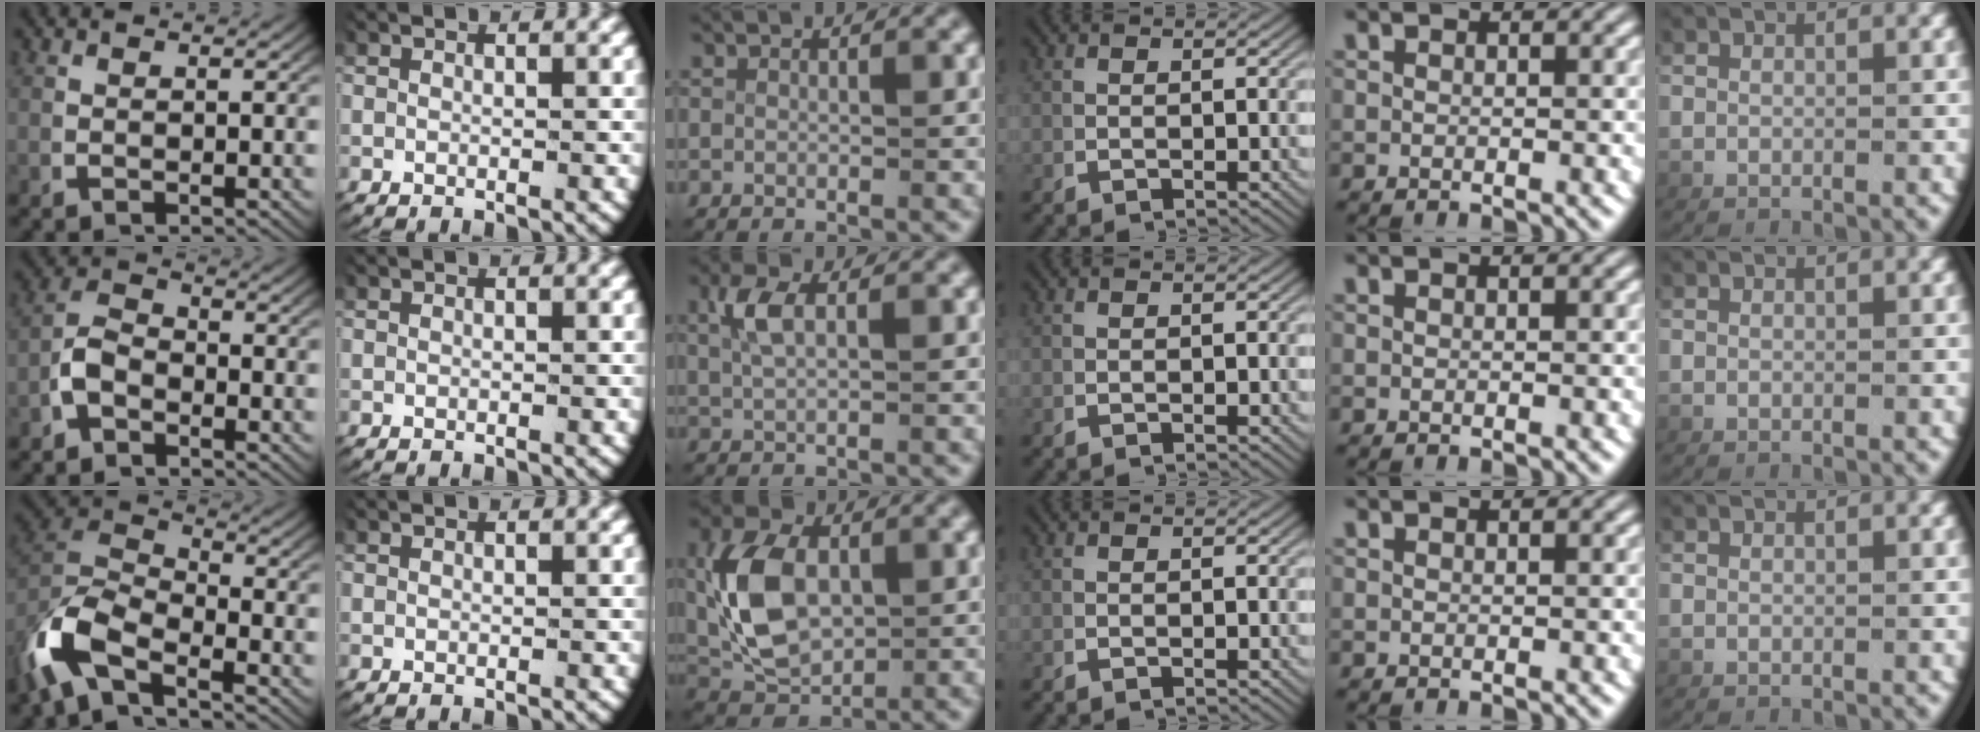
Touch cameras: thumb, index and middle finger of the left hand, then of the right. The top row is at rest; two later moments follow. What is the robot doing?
{"motion": "lift_and_place", "object": "fork"}